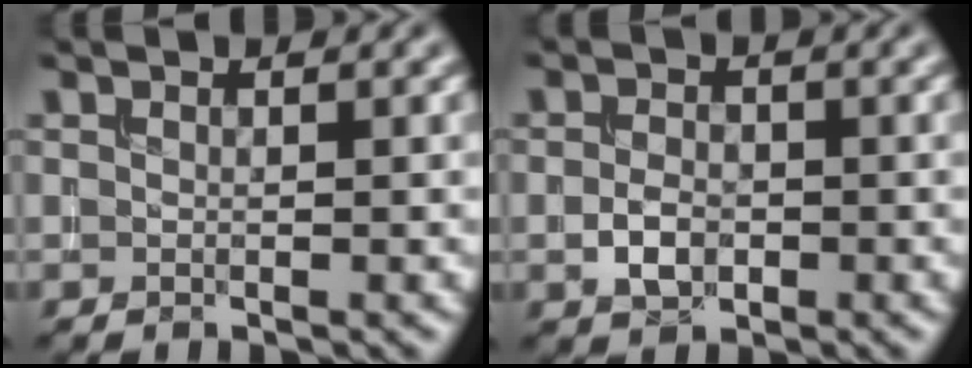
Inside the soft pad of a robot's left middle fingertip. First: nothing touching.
{"total": 2.2, "force": [-0.7, 1.5, 1.5], "torque": [-0.031, 0.000, -0.015]}